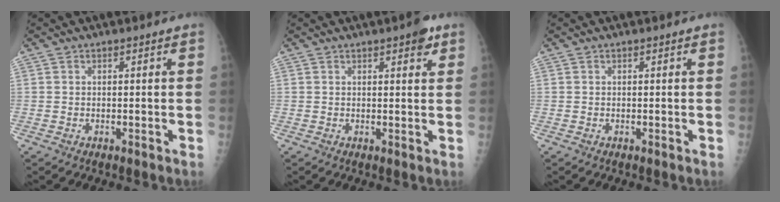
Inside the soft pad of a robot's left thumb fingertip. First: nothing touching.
{"total": 3.3, "force": [2.0, 1.0, 2.4], "torque": [-0.024, -0.007, 0.023]}
{"total": 0.0}